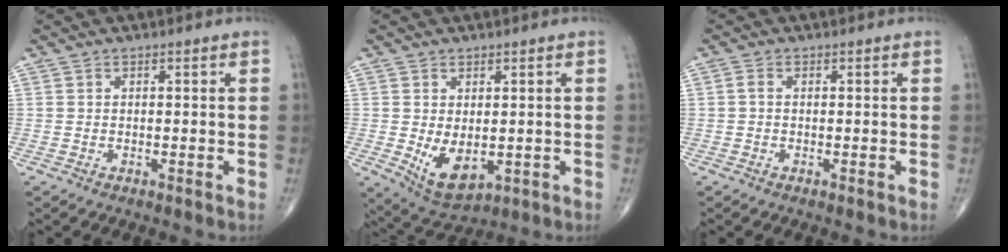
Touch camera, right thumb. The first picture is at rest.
{"total": 7.6, "force": [-0.8, 4.4, 6.2], "torque": [-0.092, -0.013, 0.007]}
{"total": 0.9, "force": [-0.1, 0.6, 0.7], "torque": [-0.013, 0.000, -0.005]}